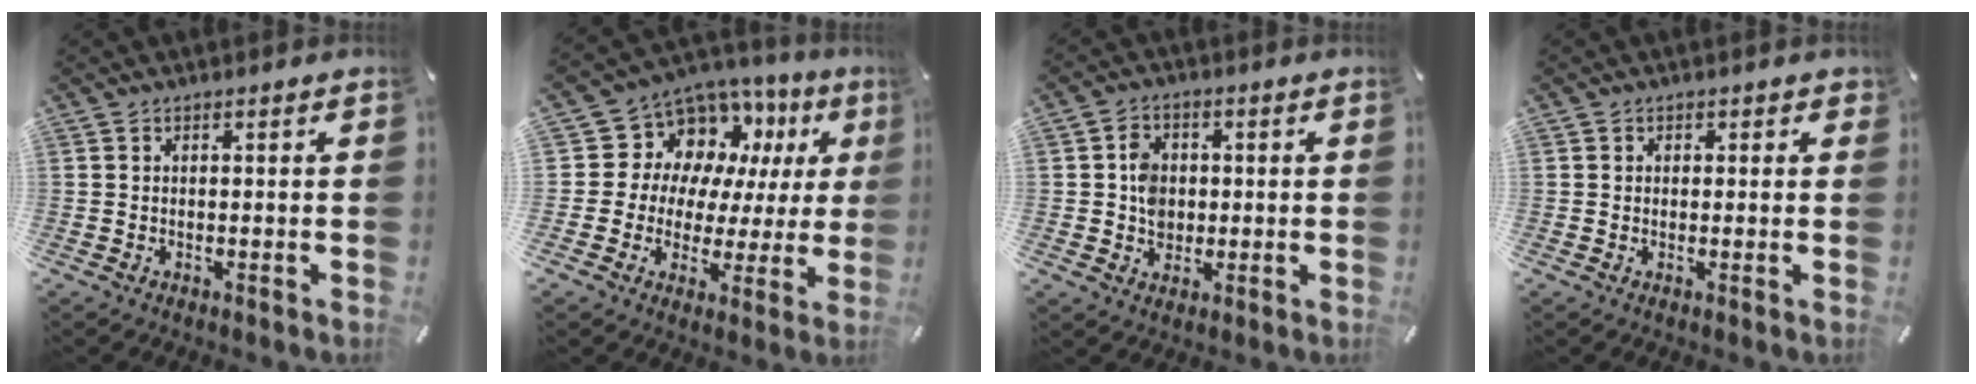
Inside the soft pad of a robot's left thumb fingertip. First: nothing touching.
{"total": 10.0, "force": [4.8, 8.5, 2.3], "torque": [-0.055, -0.052, 0.098]}
{"total": 6.0, "force": [0.0, 5.3, 2.8], "torque": [-0.043, 0.008, -0.001]}
{"total": 1.3, "force": [0.2, 1.3, 0.2], "torque": [0.004, 0.004, -0.002]}